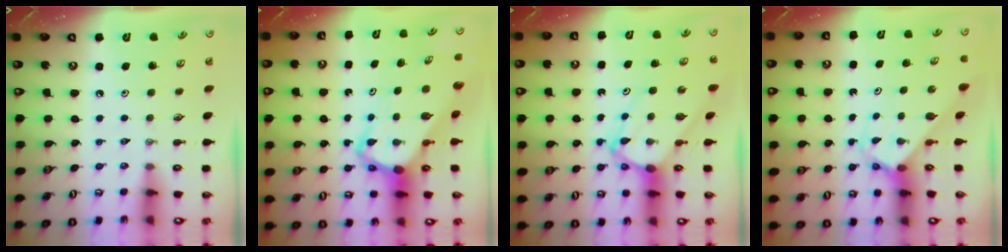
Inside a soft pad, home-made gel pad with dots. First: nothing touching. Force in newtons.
{"total": 6.7, "press": 6.7, "slide": 0.4}
{"total": 8.0, "press": 8.0, "slide": 0.7}
{"total": 2.7, "press": 2.7, "slide": 0.2}